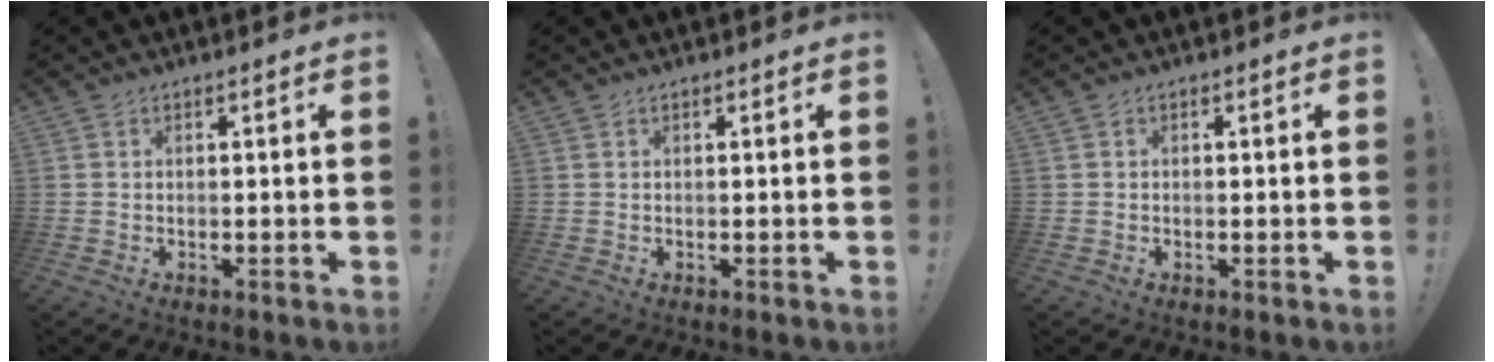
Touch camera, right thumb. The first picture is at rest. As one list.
[{"total": 0.0}, {"total": 0.6, "force": [-0.4, 0.4, 0.2], "torque": [-0.009, 0.003, -0.006]}]